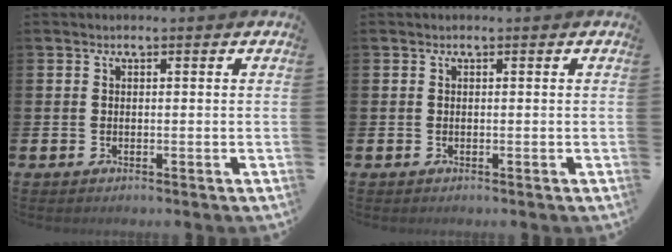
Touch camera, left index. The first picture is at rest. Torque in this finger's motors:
{"motor_torque": [0.12, 0.04, 0.02, 0.00]}